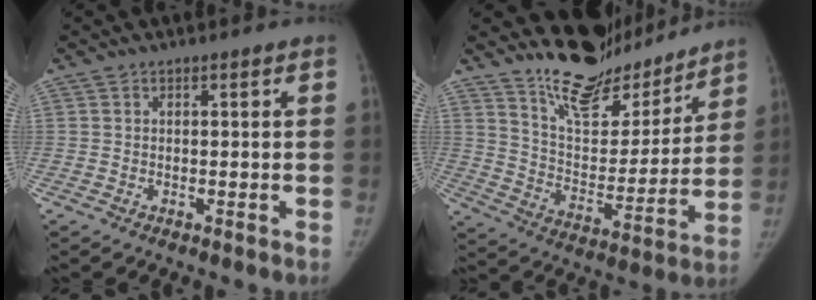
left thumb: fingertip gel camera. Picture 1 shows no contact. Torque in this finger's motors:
{"motor_torque": [1.34, -0.99, 1.11, -1.65, 0.12]}